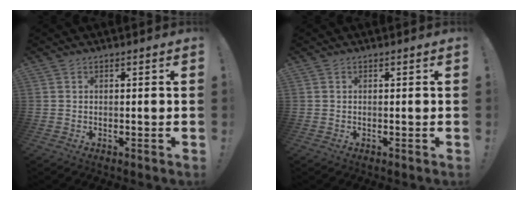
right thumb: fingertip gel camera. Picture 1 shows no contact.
{"total": 0.0}